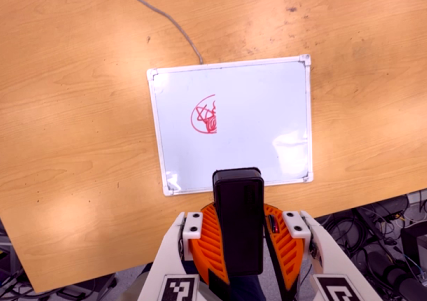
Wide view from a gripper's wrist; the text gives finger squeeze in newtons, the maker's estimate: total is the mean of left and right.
{"total": 10.6, "left": 10.0, "right": 11.3}